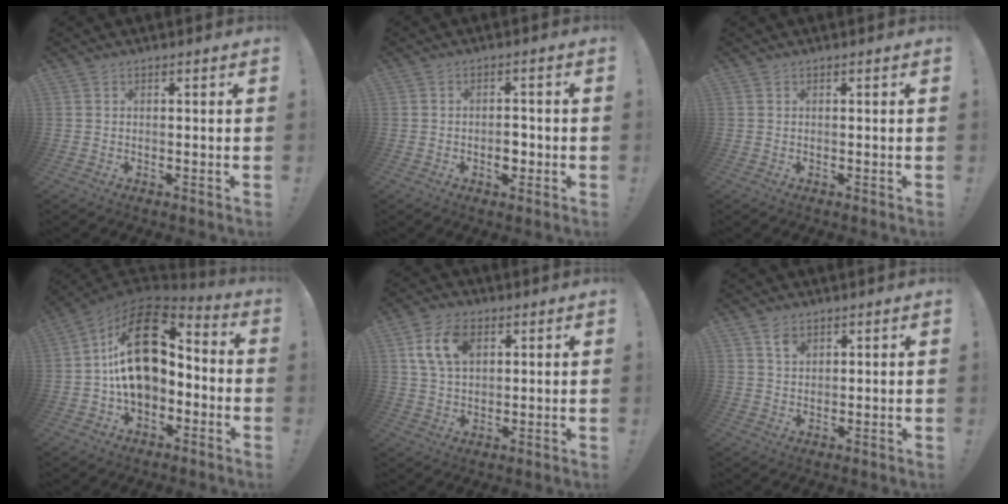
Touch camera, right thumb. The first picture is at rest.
{"total": 4.1, "force": [-1.5, 2.5, 2.9], "torque": [-0.036, 0.005, -0.027]}
{"total": 0.0}
{"total": 21.5, "force": [3.1, 13.4, 16.6], "torque": [-0.282, 0.008, 0.060]}
{"total": 11.3, "force": [4.3, 7.3, 7.5], "torque": [-0.135, 0.002, 0.084]}
{"total": 3.9, "force": [2.5, 2.3, 1.8], "torque": [-0.021, -0.015, 0.044]}